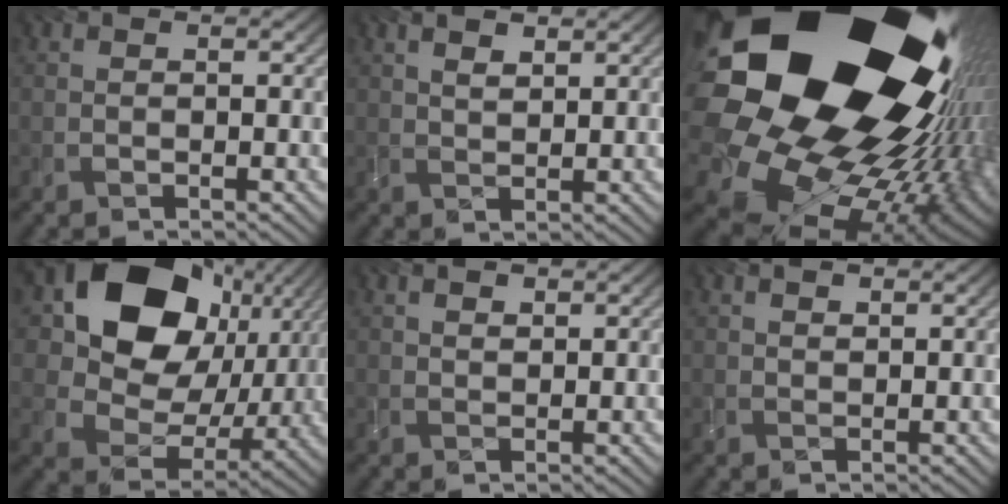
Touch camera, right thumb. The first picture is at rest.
{"total": 2.5, "force": [1.6, 0.9, 1.7], "torque": [-0.030, -0.004, 0.036]}
{"total": 24.3, "force": [6.6, 17.5, 15.5], "torque": [-0.312, -0.061, 0.112]}
{"total": 17.2, "force": [5.7, 12.9, 9.8], "torque": [-0.183, 0.005, 0.104]}
{"total": 1.4, "force": [0.9, 0.7, 0.9], "torque": [-0.019, -0.001, 0.020]}
{"total": 1.1, "force": [0.8, 0.5, 0.6], "torque": [-0.014, -0.001, 0.016]}